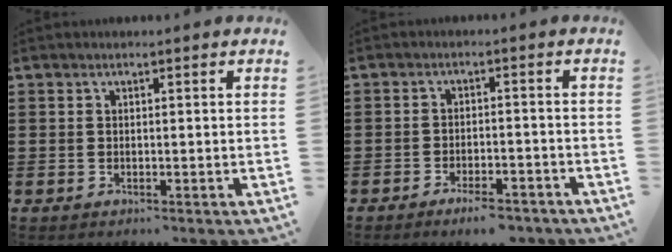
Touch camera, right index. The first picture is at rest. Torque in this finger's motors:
{"motor_torque": [1.10, 1.04, 0.42, 0.05]}